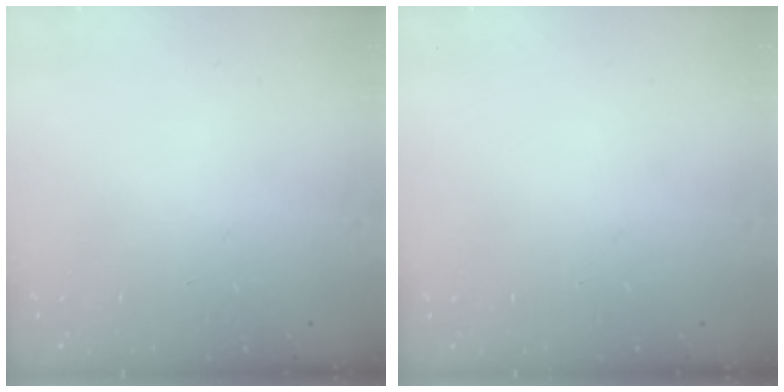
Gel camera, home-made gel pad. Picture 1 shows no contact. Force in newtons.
{"total": 0.0}